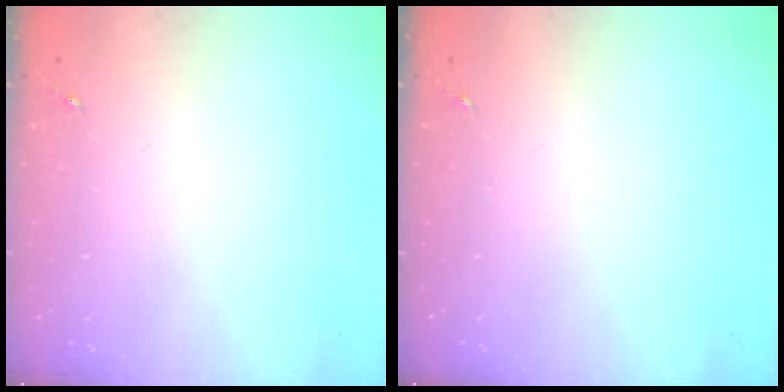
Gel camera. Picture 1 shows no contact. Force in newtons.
{"total": 0.0}